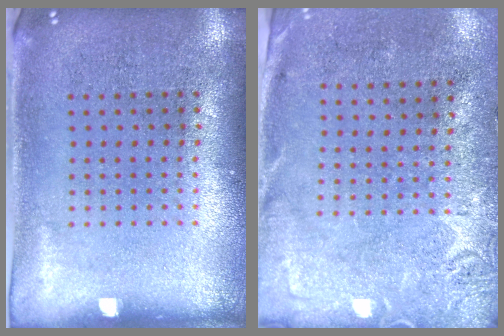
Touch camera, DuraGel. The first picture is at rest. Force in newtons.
{"total": 2.7, "press": 2.2, "slide": 1.7}